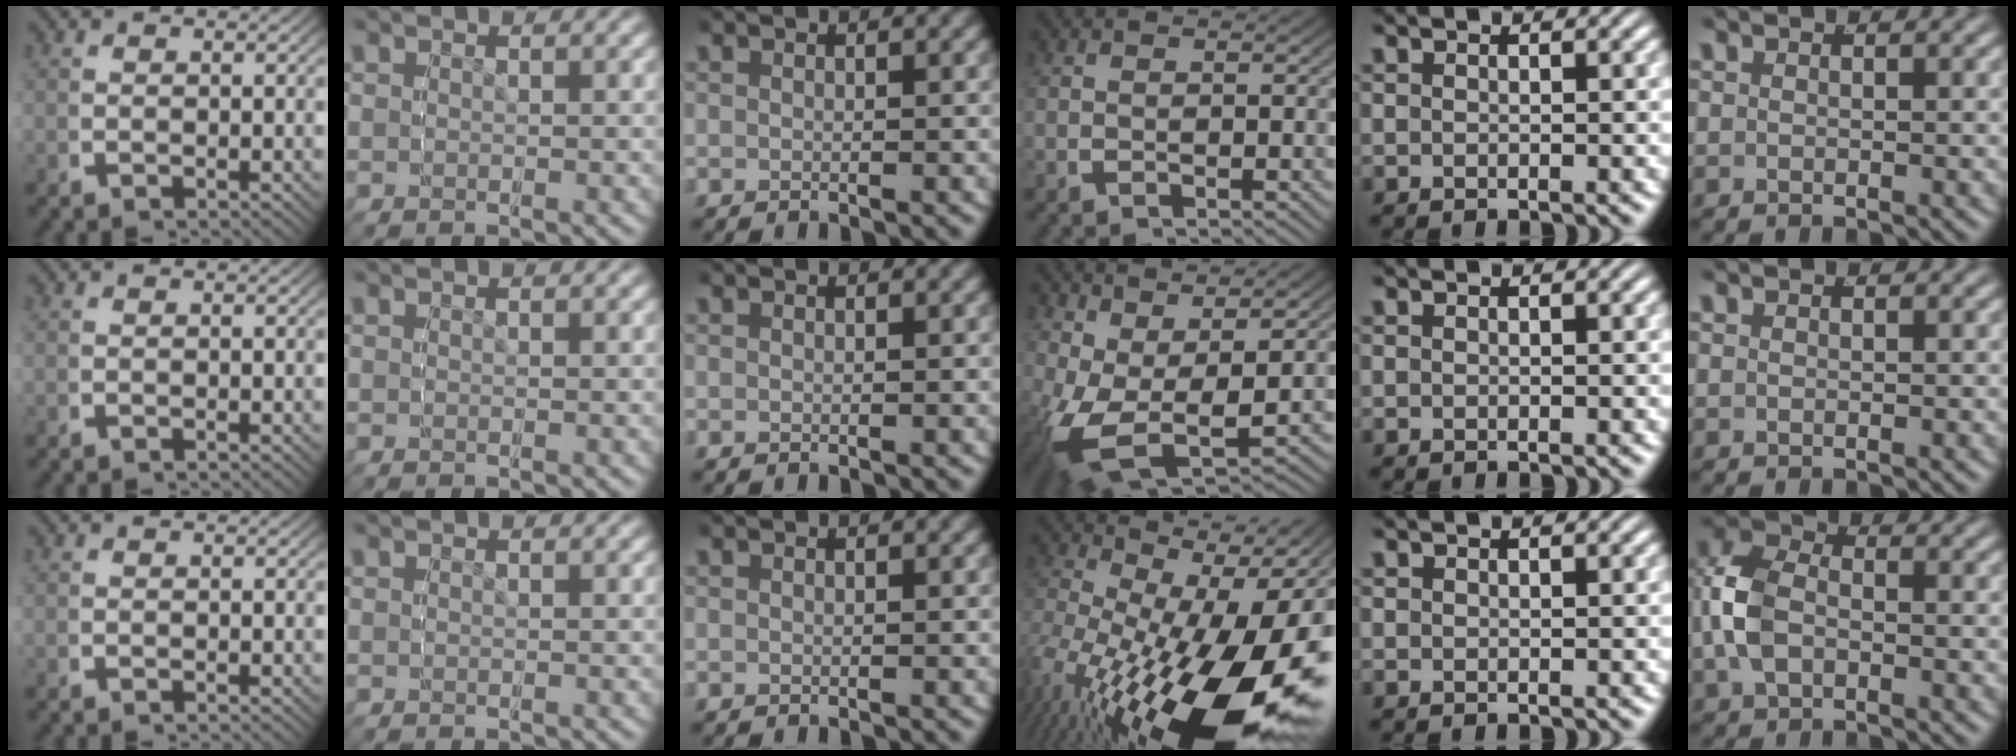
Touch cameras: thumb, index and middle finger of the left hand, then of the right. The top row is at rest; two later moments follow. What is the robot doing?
{"motion": "grasp_and_lifting", "object": "button"}